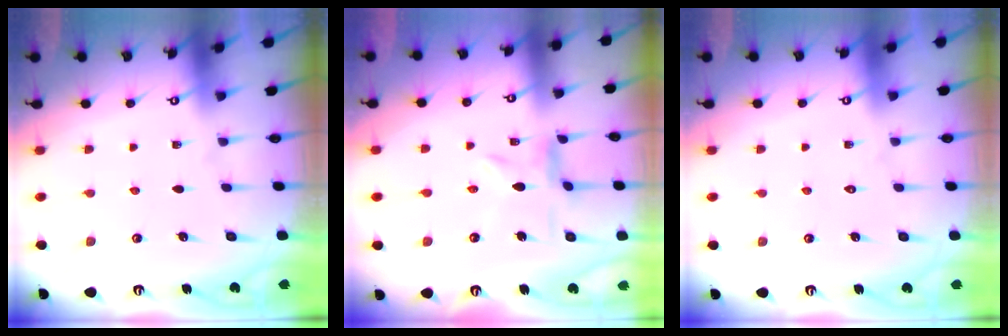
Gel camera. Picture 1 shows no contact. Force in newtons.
{"total": 4.3, "press": 4.3, "slide": 0.4}
{"total": 1.5, "press": 1.5, "slide": 0.1}